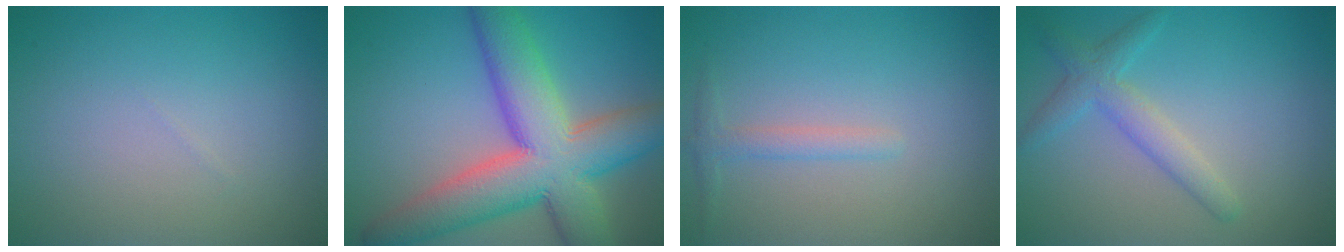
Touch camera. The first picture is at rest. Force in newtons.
{"total": 11.8, "press": 11.8, "slide": 0.7}
{"total": 1.5, "press": 1.5, "slide": 0.0}
{"total": 1.9, "press": 1.9, "slide": 0.2}